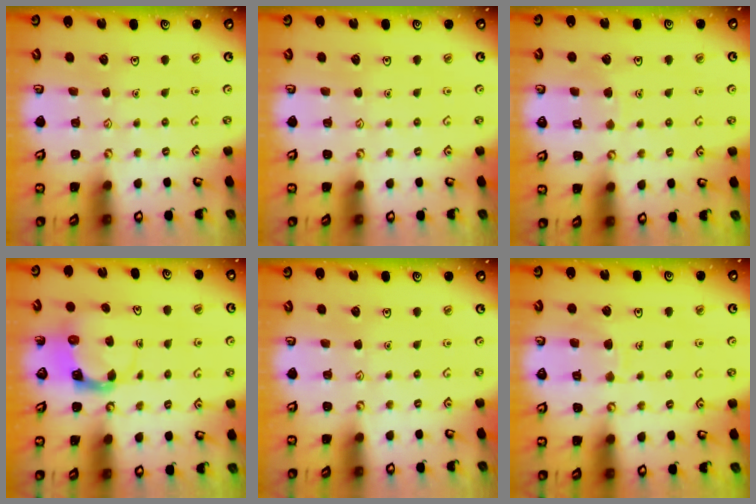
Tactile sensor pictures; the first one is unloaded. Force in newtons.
{"total": 0.0}
{"total": 3.9, "press": 3.9, "slide": 0.4}
{"total": 3.7, "press": 3.7, "slide": 0.6}
{"total": 0.0}
{"total": 7.1, "press": 7.1, "slide": 0.7}